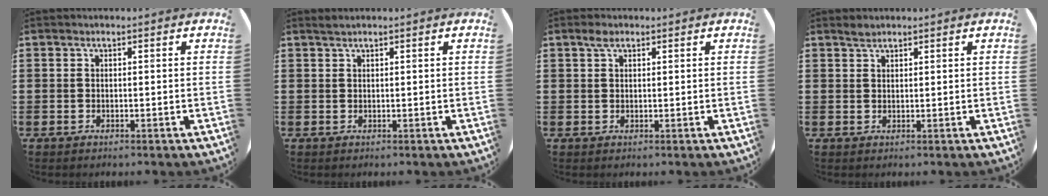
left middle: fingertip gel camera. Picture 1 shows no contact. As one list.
[{"total": 0.6, "force": [0.5, -0.1, 0.2], "torque": [-0.004, -0.001, 0.011]}, {"total": 1.5, "force": [1.0, 0.8, 0.8], "torque": [-0.011, 0.002, 0.016]}, {"total": 1.2, "force": [1.2, 0.3, 0.2], "torque": [-0.005, 0.002, 0.023]}]